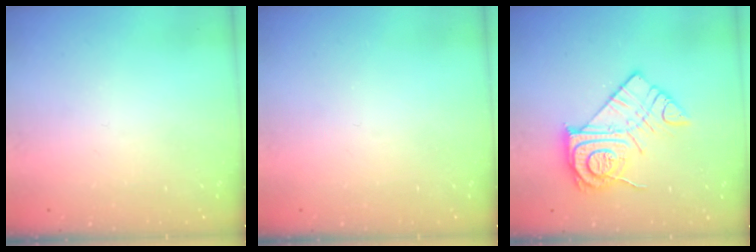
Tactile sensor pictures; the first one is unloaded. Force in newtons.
{"total": 0.0}
{"total": 14.9, "press": 14.8, "slide": 1.2}